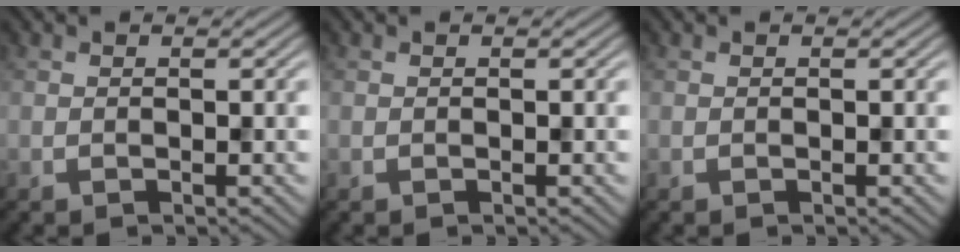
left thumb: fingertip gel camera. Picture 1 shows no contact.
{"total": 0.0}
{"total": 0.0}